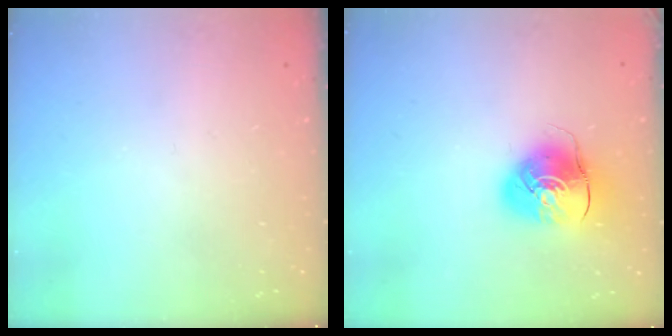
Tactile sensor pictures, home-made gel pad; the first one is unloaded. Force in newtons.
{"total": 9.7, "press": 9.6, "slide": 1.2}